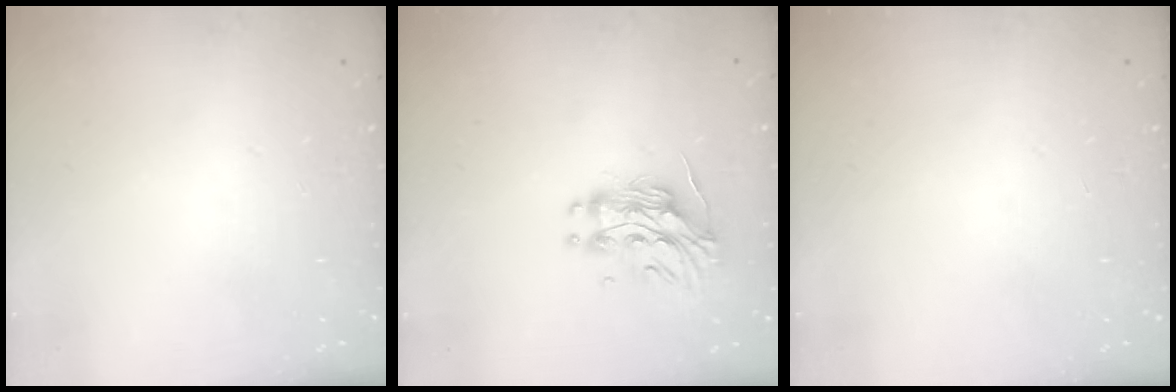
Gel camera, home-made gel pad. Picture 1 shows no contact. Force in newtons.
{"total": 13.2, "press": 13.2, "slide": 0.8}
{"total": 0.0}